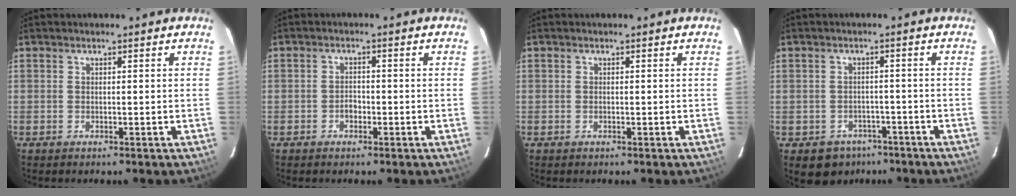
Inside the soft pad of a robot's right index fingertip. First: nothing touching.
{"total": 1.9, "force": [-0.9, 1.3, 0.9], "torque": [-0.018, 0.006, -0.015]}
{"total": 0.0}
{"total": 6.2, "force": [-3.7, 4.9, 1.0], "torque": [-0.026, 0.025, -0.041]}